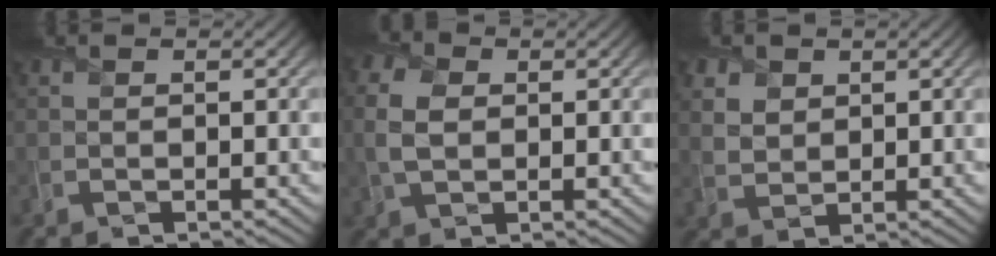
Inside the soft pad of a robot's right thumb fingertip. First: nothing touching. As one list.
[{"total": 4.8, "force": [0.3, 3.3, 3.4], "torque": [-0.098, 0.007, 0.002]}, {"total": 4.2, "force": [2.3, 3.0, 1.8], "torque": [-0.064, 0.000, 0.052]}]